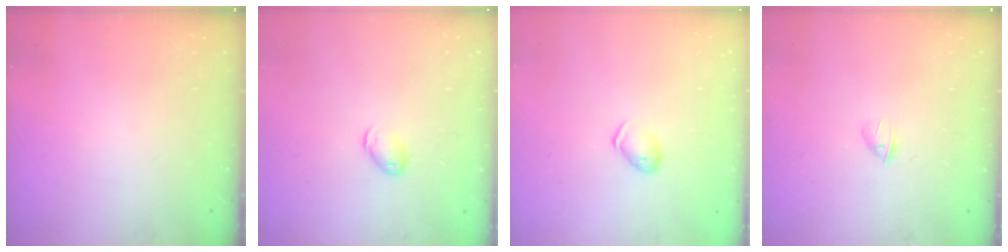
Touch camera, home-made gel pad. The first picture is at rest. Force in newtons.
{"total": 6.2, "press": 6.1, "slide": 1.1}
{"total": 6.2, "press": 6.2, "slide": 1.1}
{"total": 1.7, "press": 1.6, "slide": 0.5}